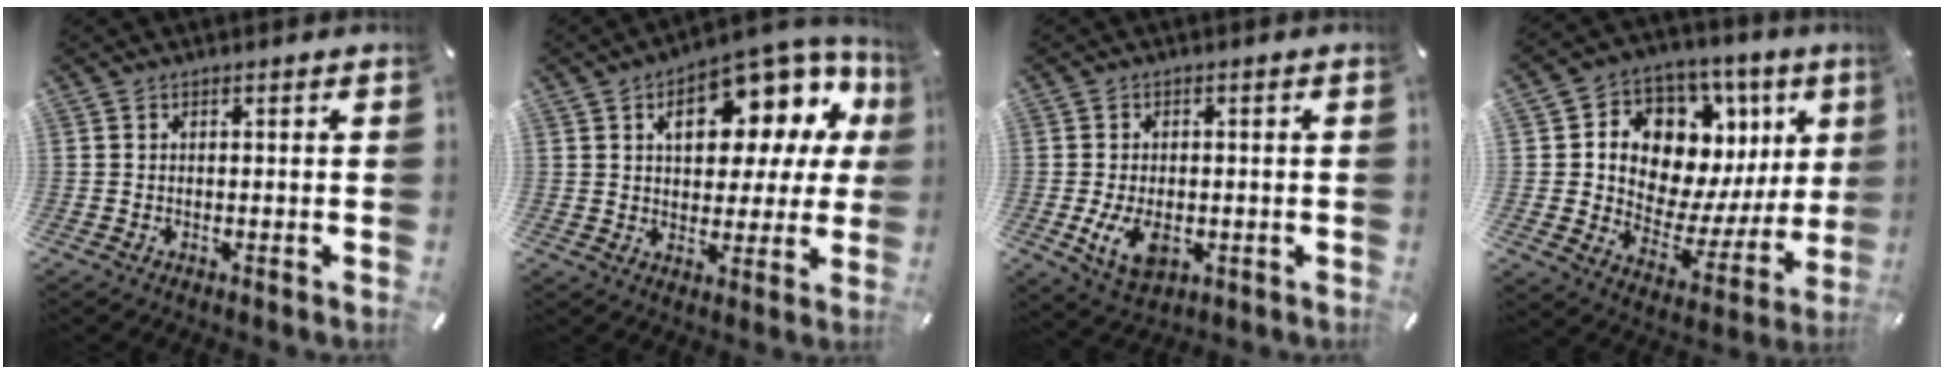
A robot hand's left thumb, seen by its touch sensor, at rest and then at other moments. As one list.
[{"total": 14.0, "force": [6.3, 8.3, 9.2], "torque": [-0.123, -0.043, 0.106]}, {"total": 7.2, "force": [-1.4, 4.7, 5.3], "torque": [-0.119, -0.006, -0.027]}, {"total": 11.1, "force": [5.8, 8.3, 4.5], "torque": [-0.067, -0.073, 0.103]}]